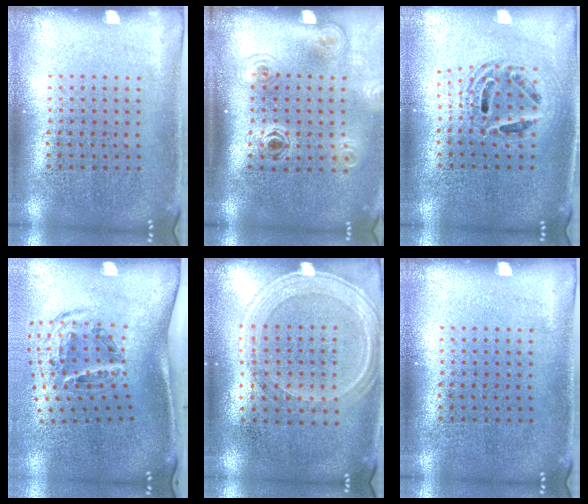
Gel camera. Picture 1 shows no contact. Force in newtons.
{"total": 1.9, "press": 1.3, "slide": 1.4}
{"total": 1.6, "press": 1.3, "slide": 0.9}
{"total": 1.8, "press": 1.1, "slide": 1.5}
{"total": 1.2, "press": 1.2, "slide": 0.3}
{"total": 0.0}